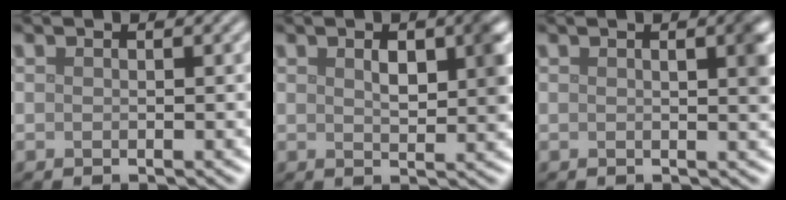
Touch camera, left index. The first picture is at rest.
{"total": 3.9, "force": [1.1, 1.8, 3.3], "torque": [-0.050, 0.005, 0.018]}
{"total": 2.6, "force": [0.7, 0.7, 2.4], "torque": [-0.023, 0.006, 0.007]}